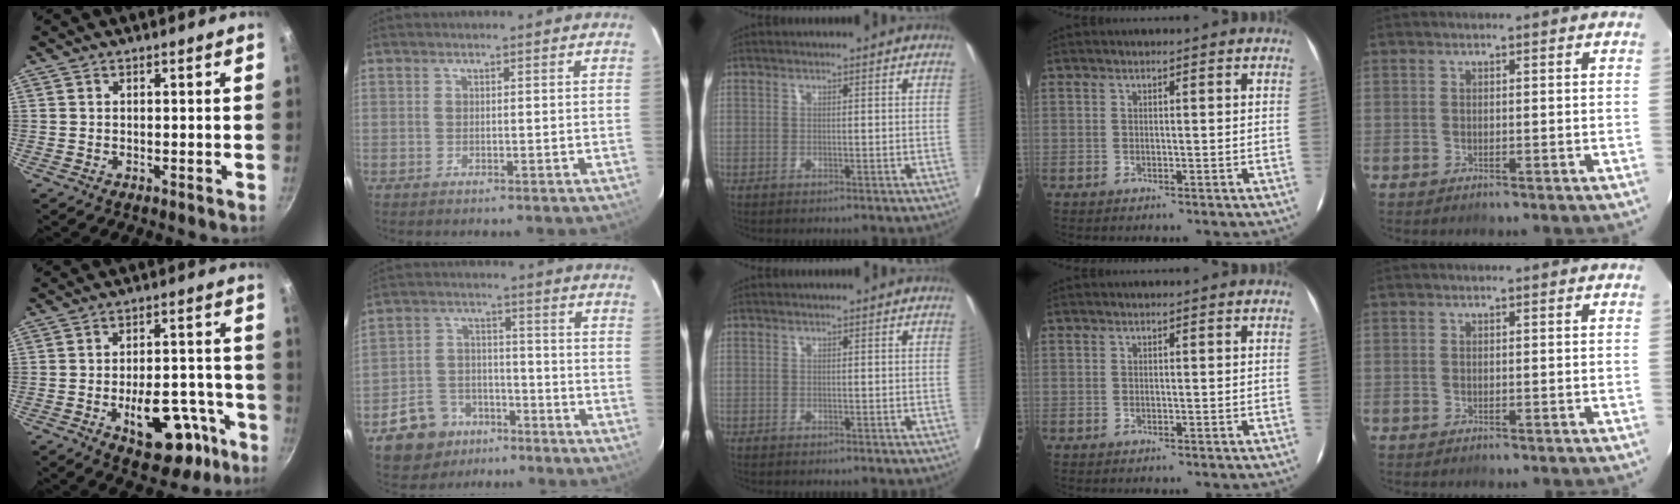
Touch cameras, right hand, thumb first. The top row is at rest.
{"thumb": {"total": 14.7, "force": [-6.7, 7.3, 10.9], "torque": [-0.131, 0.047, -0.085]}, "index": {"total": 9.2, "force": [-5.7, 6.7, 2.8], "torque": [-0.057, 0.016, -0.091]}}